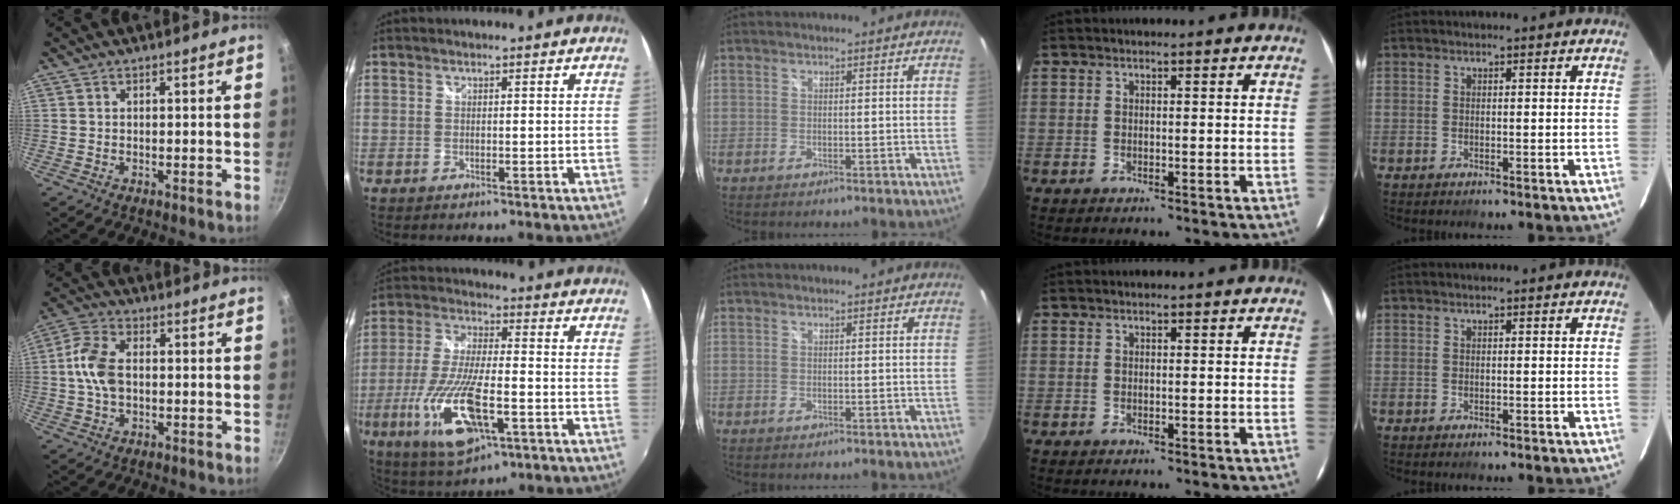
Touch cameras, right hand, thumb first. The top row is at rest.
{"thumb": {"total": 8.5, "force": [0.1, 5.3, 6.6], "torque": [-0.132, 0.019, -0.006]}, "index": {"total": 16.9, "force": [-6.3, 5.4, 14.7], "torque": [-0.313, -0.028, -0.114]}}